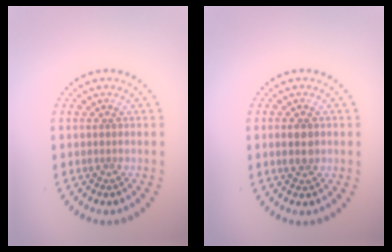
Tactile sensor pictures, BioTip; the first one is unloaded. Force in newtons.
{"total": 1.9, "press": 1.9, "slide": 0.1}